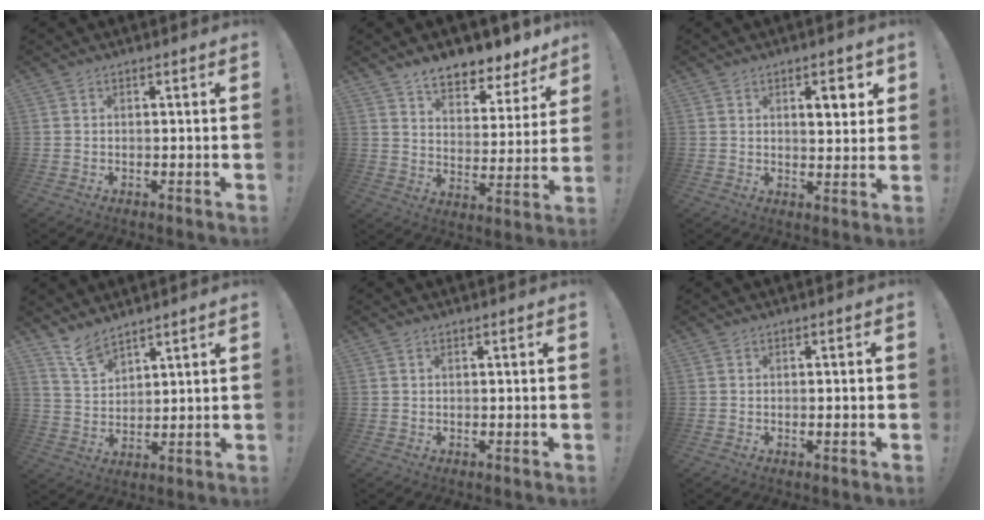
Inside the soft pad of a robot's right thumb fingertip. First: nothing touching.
{"total": 9.7, "force": [8.4, 3.3, 3.5], "torque": [-0.054, -0.071, 0.148]}
{"total": 5.6, "force": [2.6, 2.3, 4.4], "torque": [-0.053, -0.010, 0.036]}
{"total": 6.9, "force": [6.0, 2.2, 2.5], "torque": [-0.055, -0.036, 0.115]}
{"total": 0.0}
{"total": 1.6, "force": [-0.3, -0.1, 1.5], "torque": [-0.018, -0.002, -0.008]}